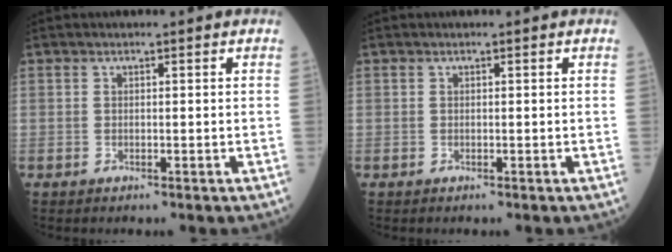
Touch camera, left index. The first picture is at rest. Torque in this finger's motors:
{"motor_torque": [0.01, 0.00, 0.00, 0.00]}